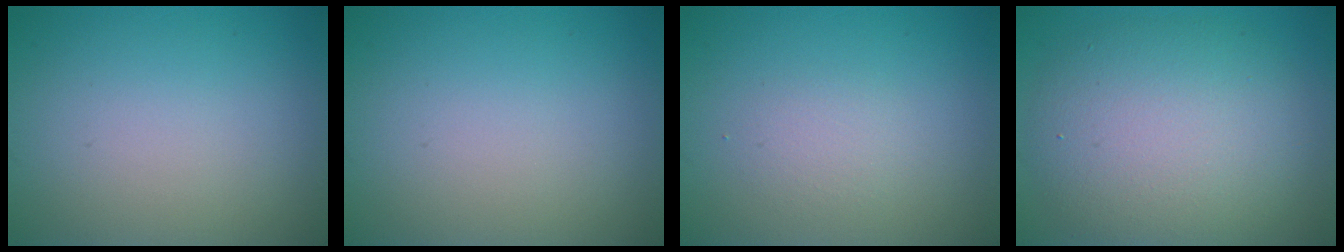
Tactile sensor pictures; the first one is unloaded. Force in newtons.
{"total": 0.0}
{"total": 1.4, "press": 1.4, "slide": 0.1}
{"total": 8.3, "press": 8.3, "slide": 0.3}